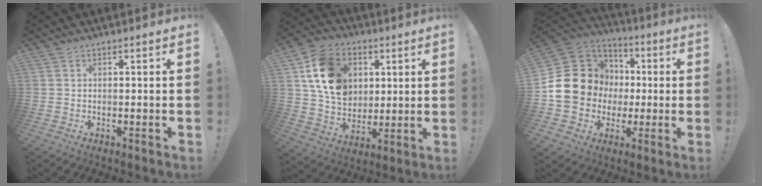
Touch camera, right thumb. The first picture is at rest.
{"total": 17.3, "force": [5.5, 13.6, 9.1], "torque": [-0.143, -0.014, 0.112]}
{"total": 18.4, "force": [0.6, 16.6, 7.9], "torque": [-0.141, 0.011, 0.049]}